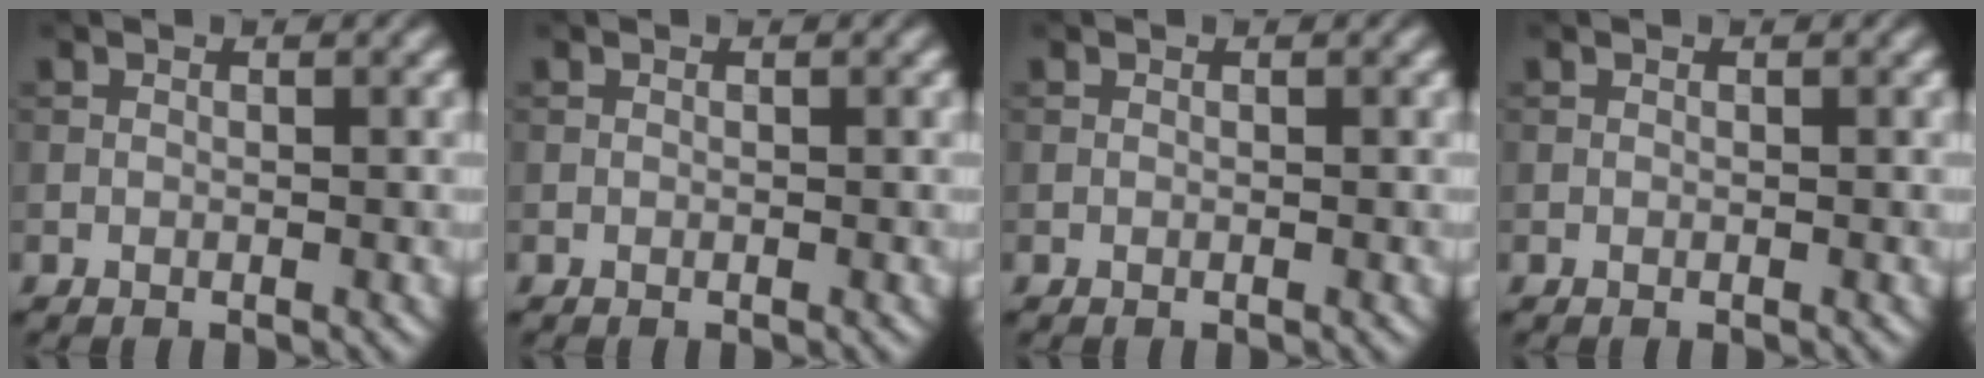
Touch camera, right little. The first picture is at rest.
{"total": 0.0}
{"total": 0.0}
{"total": 0.0}